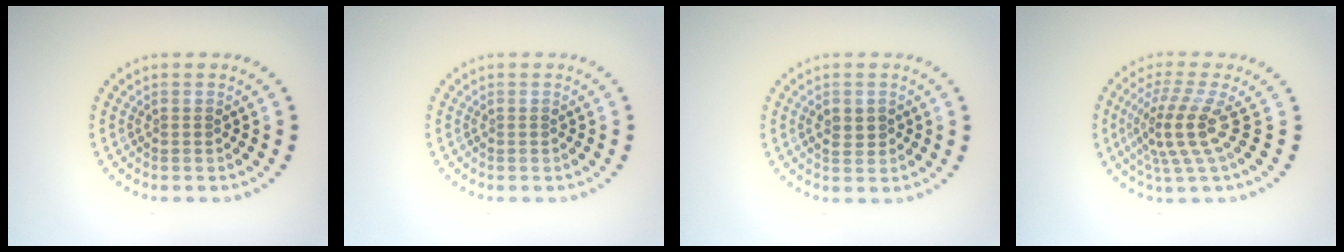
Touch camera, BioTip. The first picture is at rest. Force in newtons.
{"total": 0.0}
{"total": 1.3, "press": 1.3, "slide": 0.1}
{"total": 4.1, "press": 2.7, "slide": 3.0}